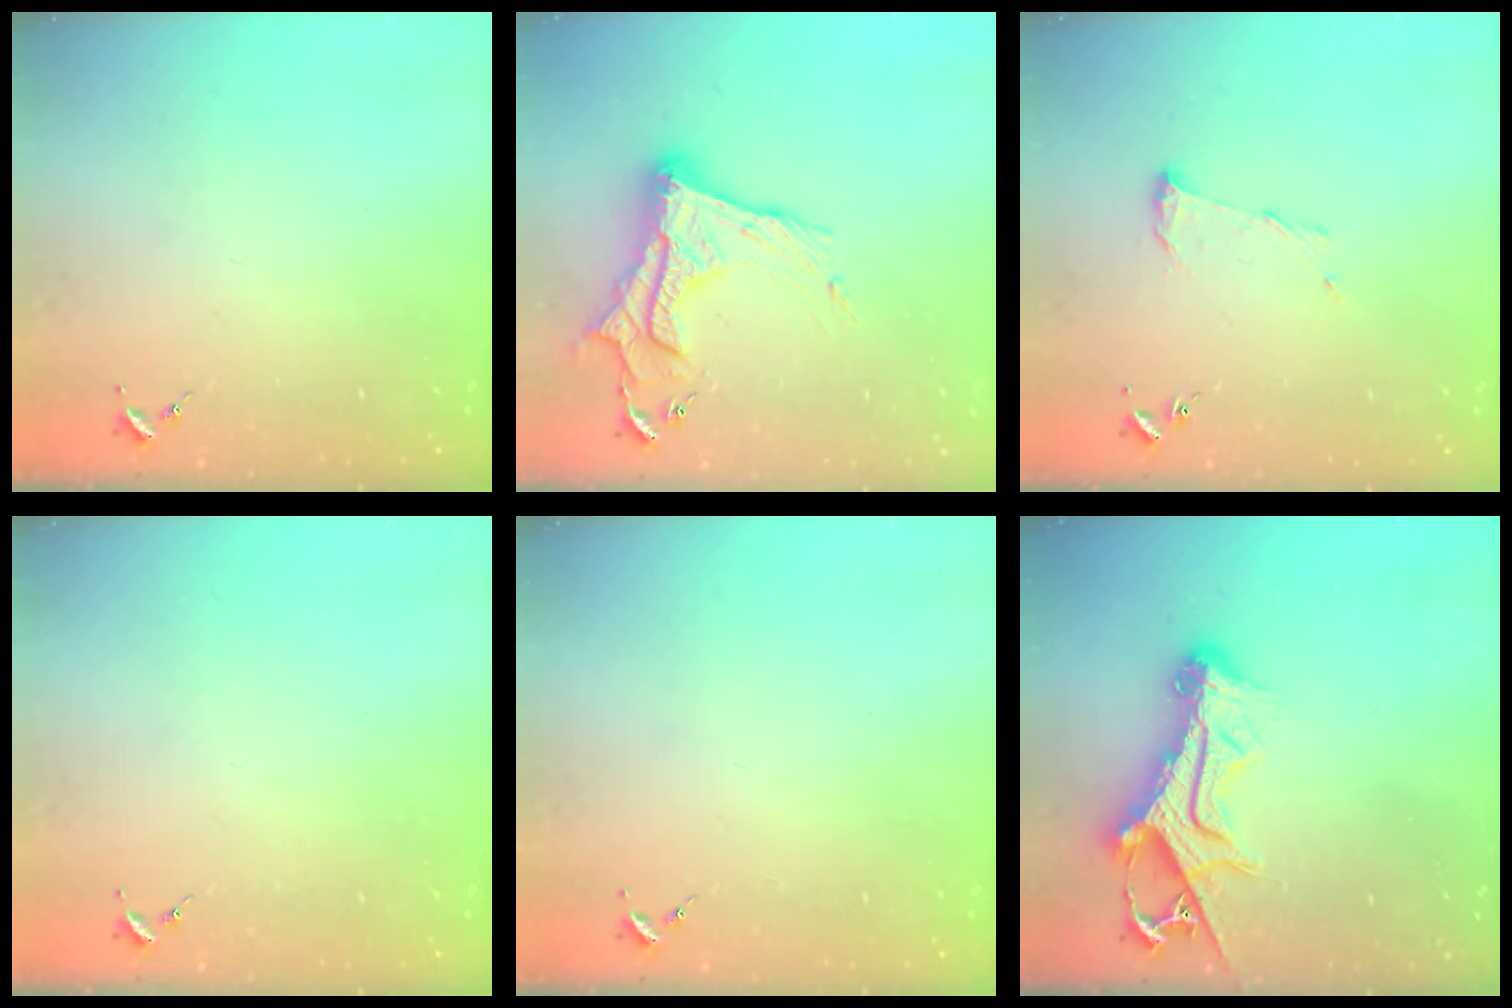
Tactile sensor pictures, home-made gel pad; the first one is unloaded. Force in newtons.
{"total": 17.8, "press": 17.7, "slide": 1.6}
{"total": 7.8, "press": 7.8, "slide": 0.2}
{"total": 0.0}
{"total": 0.0}
{"total": 12.9, "press": 12.8, "slide": 1.2}